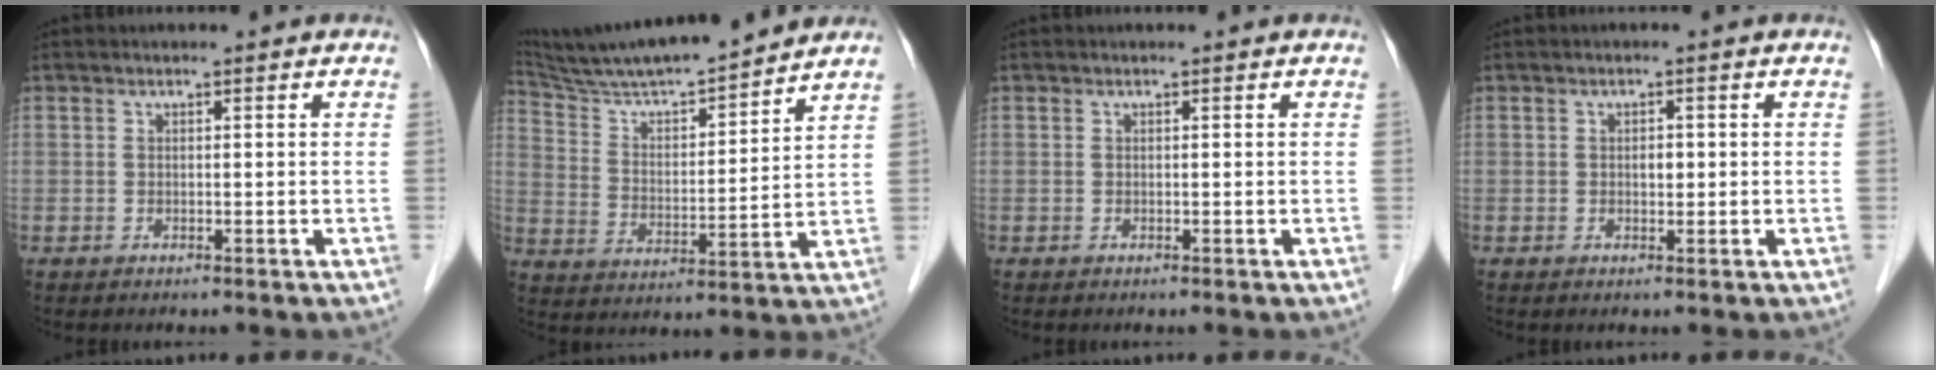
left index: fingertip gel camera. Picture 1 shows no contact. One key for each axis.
{"total": 17.1, "fx": 15.6, "fy": 0.4, "fz": 6.9, "tx": -0.126, "ty": 0.003, "tz": 0.262}
{"total": 0.0}
{"total": 1.3, "fx": -0.1, "fy": 0.8, "fz": 1.0, "tx": -0.015, "ty": 0.000, "tz": -0.002}